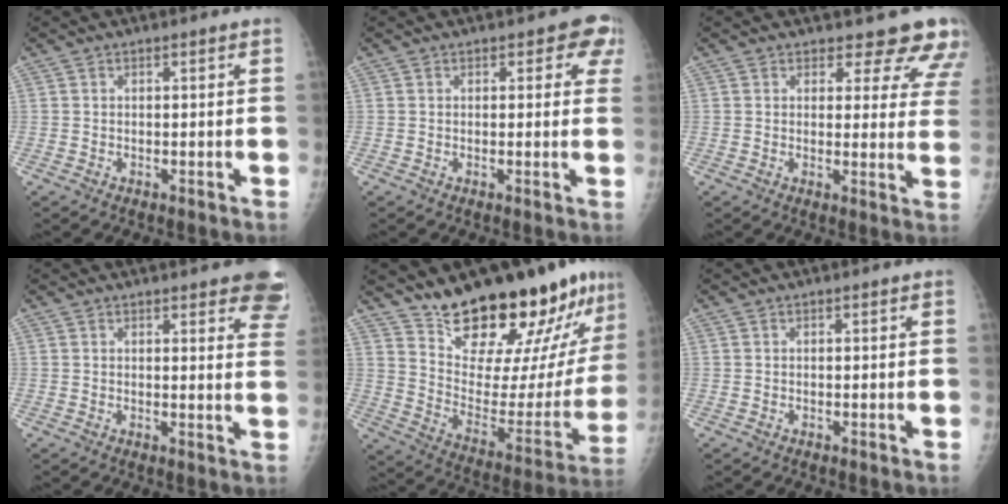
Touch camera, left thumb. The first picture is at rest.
{"total": 3.9, "force": [1.8, 2.4, 2.5], "torque": [0.012, -0.001, 0.010]}
{"total": 10.9, "force": [9.6, 4.4, 2.7], "torque": [0.020, -0.060, 0.086]}
{"total": 10.1, "force": [7.4, 2.9, 6.3], "torque": [-0.040, -0.028, 0.069]}
{"total": 25.6, "force": [19.5, 7.1, 14.9], "torque": [-0.188, -0.118, 0.298]}
{"total": 0.0}